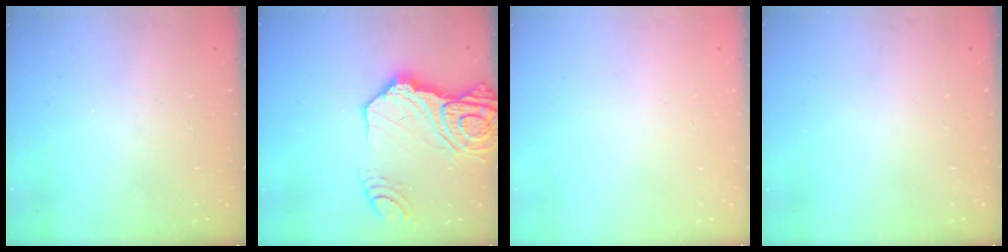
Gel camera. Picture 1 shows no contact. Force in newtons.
{"total": 22.5, "press": 22.4, "slide": 2.8}
{"total": 0.0}
{"total": 0.0}